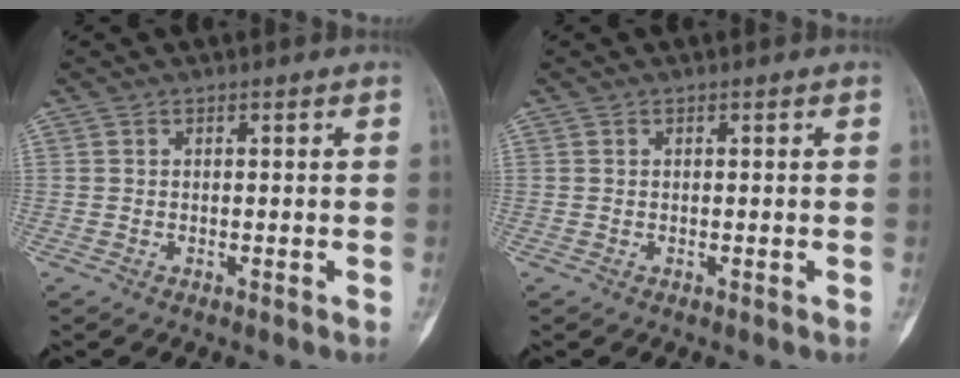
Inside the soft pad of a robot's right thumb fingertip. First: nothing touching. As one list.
[{"total": 0.0}]